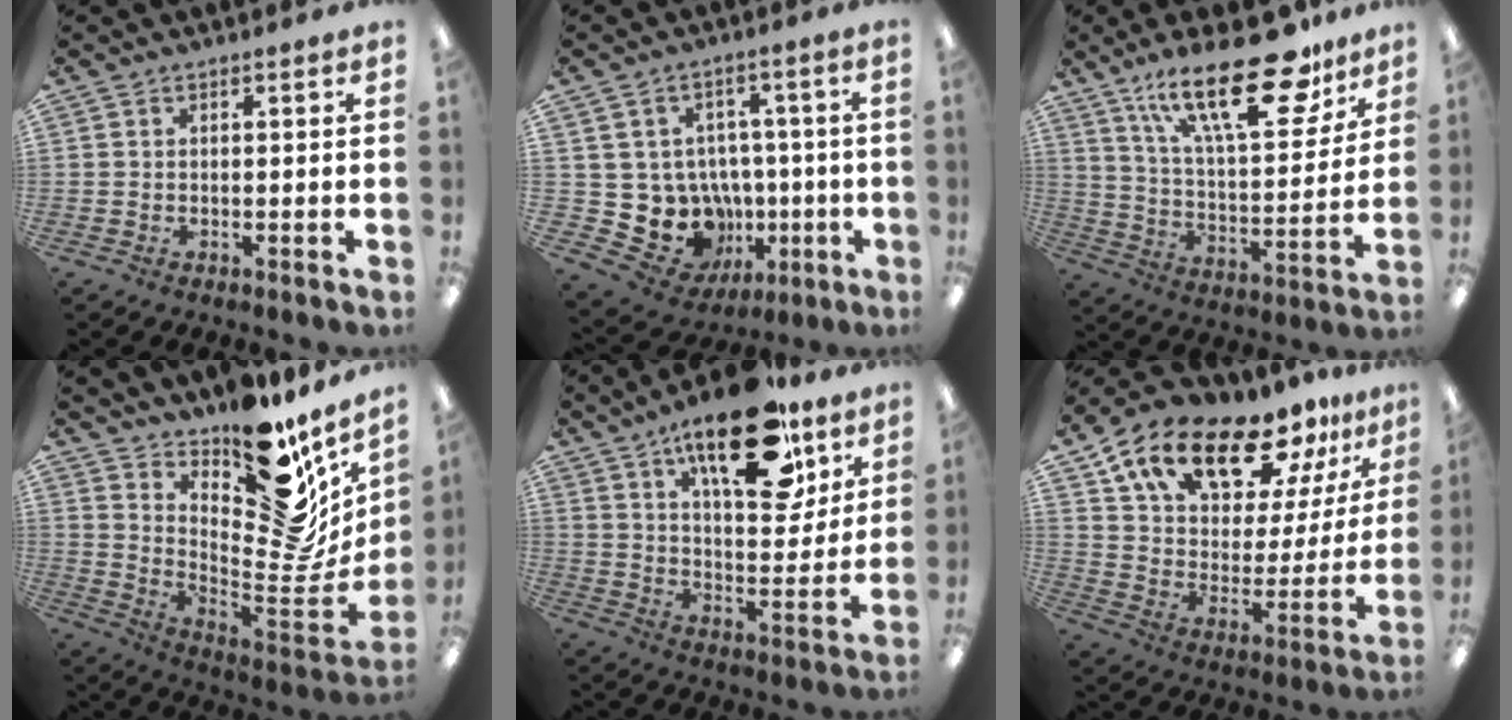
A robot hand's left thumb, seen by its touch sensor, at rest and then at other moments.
{"total": 12.7, "force": [-2.8, 11.6, 4.3], "torque": [-0.106, 0.001, -0.010]}
{"total": 27.0, "force": [16.9, 10.3, 18.4], "torque": [-0.283, -0.094, 0.281]}
{"total": 18.4, "force": [11.1, 8.5, 11.9], "torque": [-0.127, -0.108, 0.183]}
{"total": 23.5, "force": [14.6, 9.9, 15.5], "torque": [-0.220, -0.073, 0.236]}
{"total": 20.2, "force": [15.7, 7.9, 9.9], "torque": [-0.183, -0.103, 0.275]}